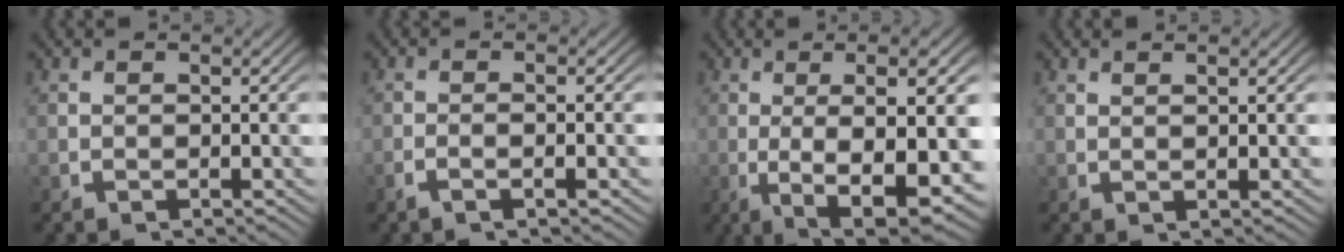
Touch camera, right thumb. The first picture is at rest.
{"total": 1.5, "force": [-0.8, 0.1, 1.3], "torque": [-0.031, 0.002, -0.018]}
{"total": 11.3, "force": [-2.4, 4.6, 10.1], "torque": [-0.174, -0.034, -0.015]}
{"total": 1.1, "force": [0.8, -0.2, 0.7], "torque": [-0.013, 0.000, 0.019]}